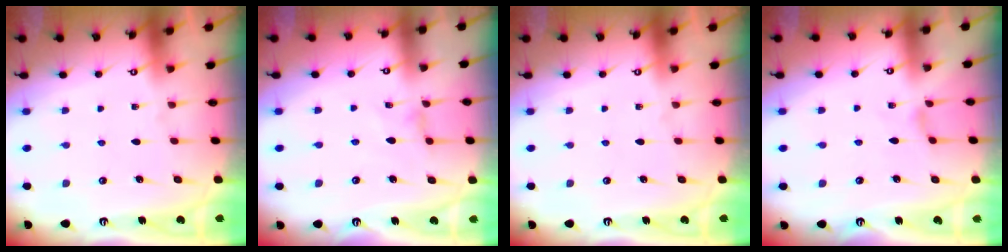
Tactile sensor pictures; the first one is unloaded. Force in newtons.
{"total": 0.9, "press": 0.8, "slide": 0.4}
{"total": 0.0}
{"total": 1.5, "press": 1.4, "slide": 0.3}